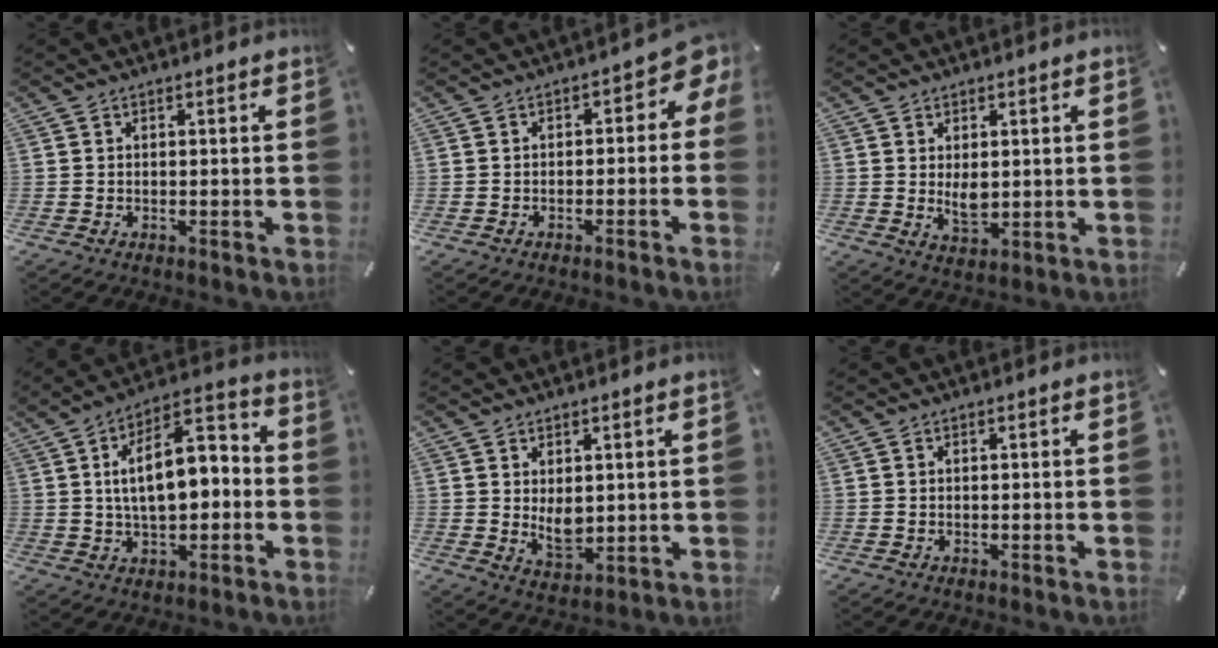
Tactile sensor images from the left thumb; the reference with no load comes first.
{"total": 4.7, "force": [-0.1, 3.0, 3.7], "torque": [-0.048, -0.002, -0.011]}
{"total": 4.7, "force": [1.0, 3.1, 3.4], "torque": [-0.056, -0.006, 0.015]}
{"total": 13.4, "force": [0.7, 7.8, 10.9], "torque": [-0.171, 0.010, 0.013]}
{"total": 5.7, "force": [1.5, 4.1, 3.7], "torque": [-0.053, -0.011, 0.030]}
{"total": 0.0}